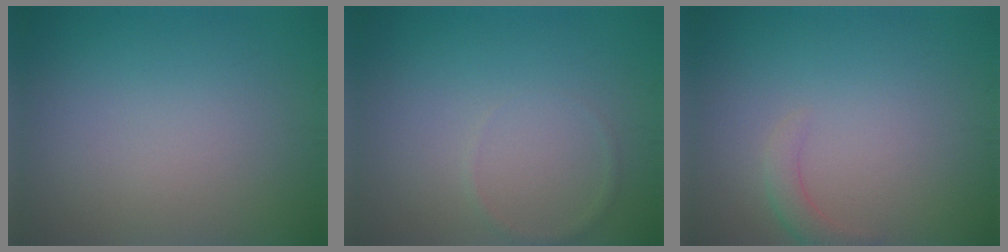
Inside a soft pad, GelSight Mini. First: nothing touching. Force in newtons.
{"total": 0.7, "press": 0.7, "slide": 0.0}
{"total": 1.6, "press": 1.6, "slide": 0.3}